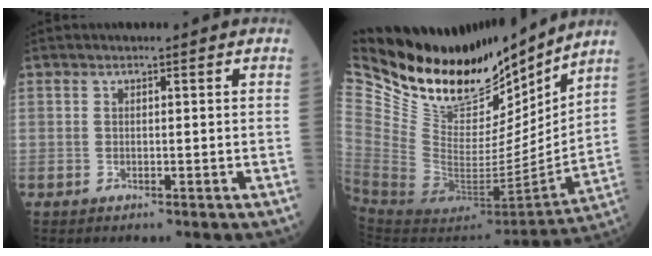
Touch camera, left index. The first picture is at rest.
{"total": 27.7, "force": [23.5, 9.5, 11.1], "torque": [-0.233, -0.036, 0.392]}